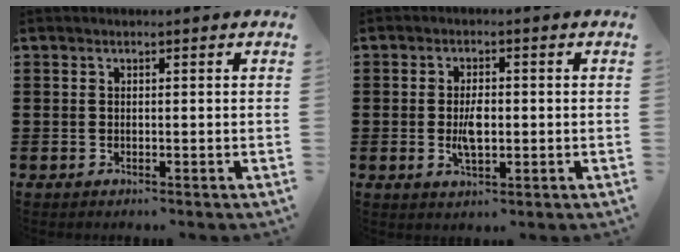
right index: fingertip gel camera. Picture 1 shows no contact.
{"total": 4.0, "force": [-0.4, 1.9, 3.5], "torque": [-0.072, 0.002, -0.010]}